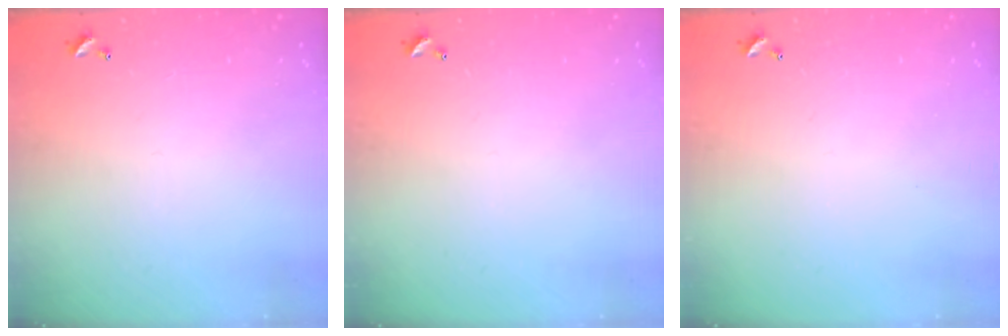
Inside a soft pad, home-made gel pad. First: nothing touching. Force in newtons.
{"total": 0.0}
{"total": 0.0}